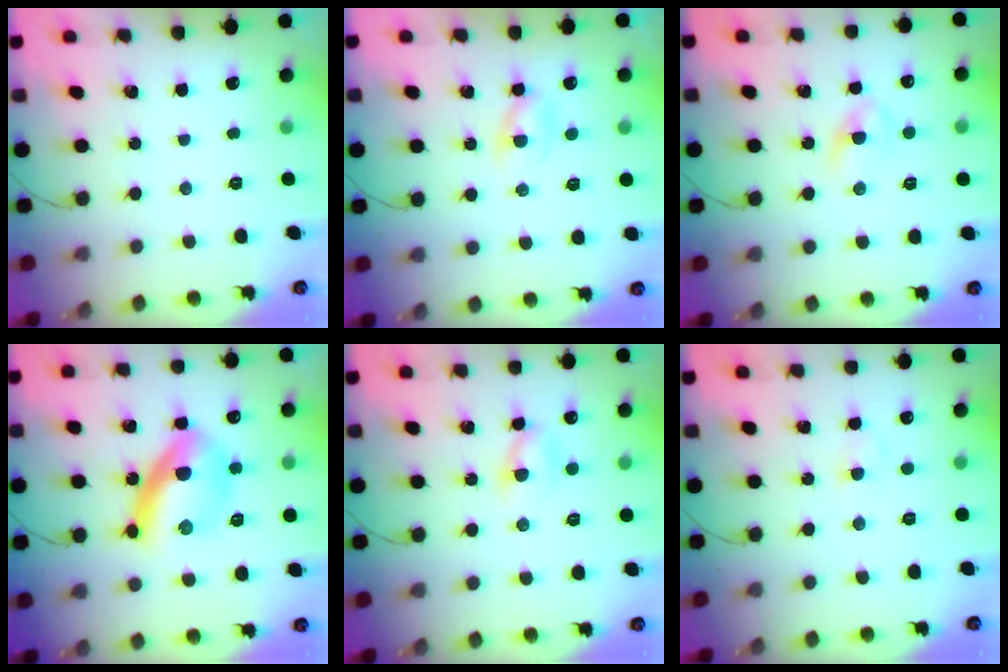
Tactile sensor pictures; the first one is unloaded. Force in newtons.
{"total": 2.2, "press": 2.0, "slide": 1.1}
{"total": 3.7, "press": 3.5, "slide": 1.2}
{"total": 13.6, "press": 13.6, "slide": 0.7}
{"total": 3.3, "press": 3.0, "slide": 1.3}
{"total": 1.9, "press": 1.7, "slide": 0.8}